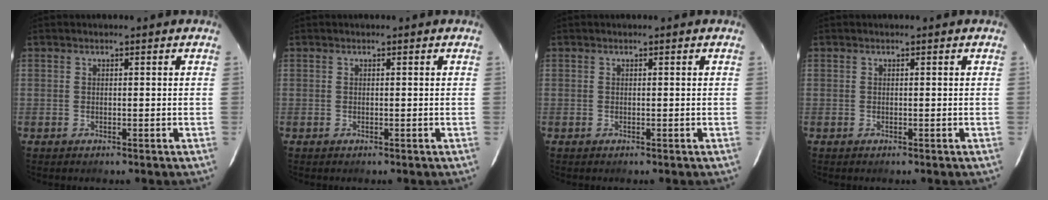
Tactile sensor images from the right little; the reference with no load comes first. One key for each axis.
{"total": 0.0}
{"total": 0.0}
{"total": 0.0}